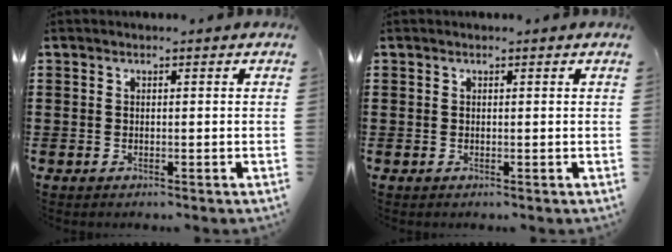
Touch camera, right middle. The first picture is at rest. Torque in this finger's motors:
{"motor_torque": [-0.01, 0.00, 0.00, 0.01]}